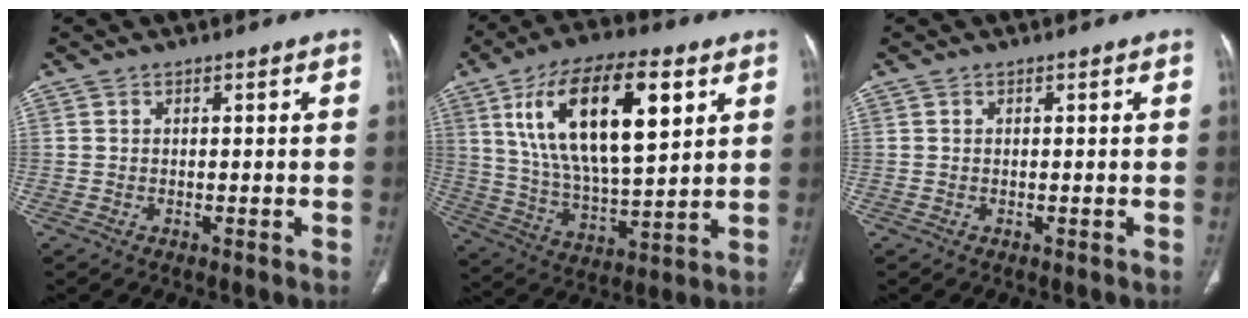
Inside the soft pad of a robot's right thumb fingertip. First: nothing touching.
{"total": 22.9, "force": [8.4, 9.4, 19.1], "torque": [-0.325, -0.021, 0.150]}
{"total": 0.0}